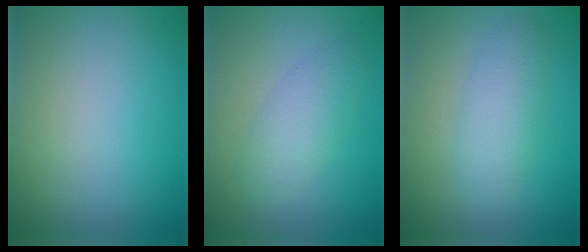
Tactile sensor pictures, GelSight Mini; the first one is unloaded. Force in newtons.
{"total": 2.9, "press": 2.9, "slide": 0.1}
{"total": 3.1, "press": 3.1, "slide": 0.1}